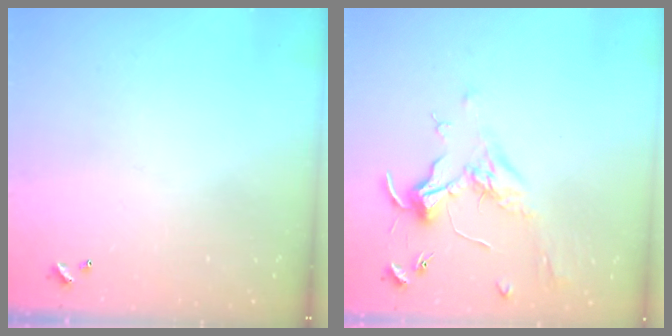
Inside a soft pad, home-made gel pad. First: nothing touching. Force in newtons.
{"total": 1.9, "press": 1.8, "slide": 0.8}